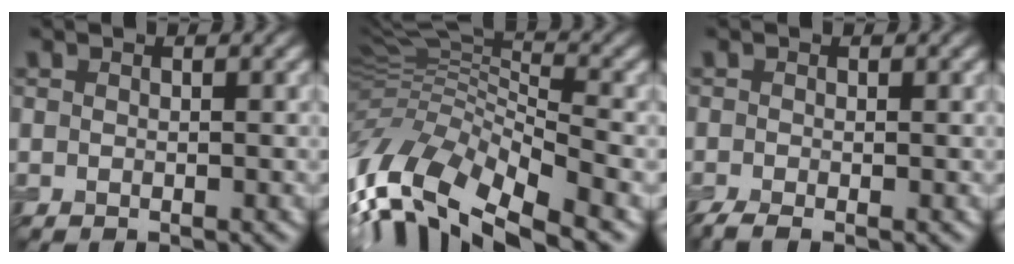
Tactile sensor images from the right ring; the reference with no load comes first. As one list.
[{"total": 12.5, "force": [-7.2, 4.4, 9.2], "torque": [-0.193, 0.017, -0.128]}, {"total": 1.8, "force": [-1.2, 0.4, 1.2], "torque": [-0.023, -0.005, -0.030]}]